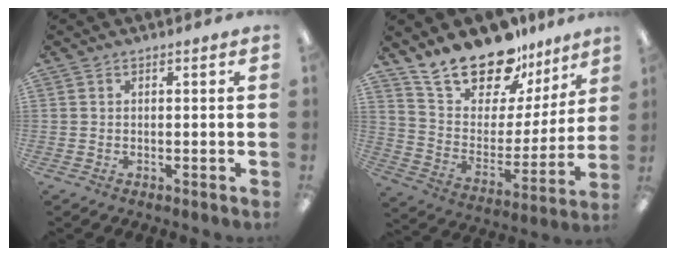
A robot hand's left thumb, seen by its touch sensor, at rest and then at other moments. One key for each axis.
{"total": 19.4, "fx": 16.5, "fy": 7.9, "fz": 6.4, "tx": -0.122, "ty": -0.128, "tz": 0.298}